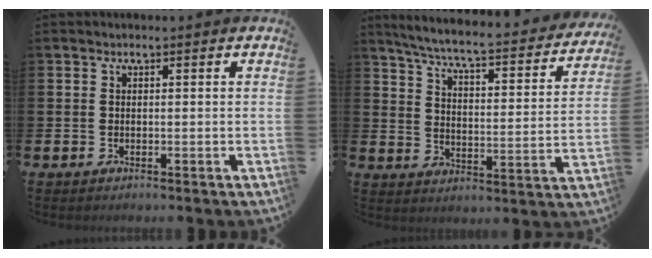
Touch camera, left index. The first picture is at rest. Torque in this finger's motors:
{"motor_torque": [0.86, -1.28, 0.50, 0.21]}